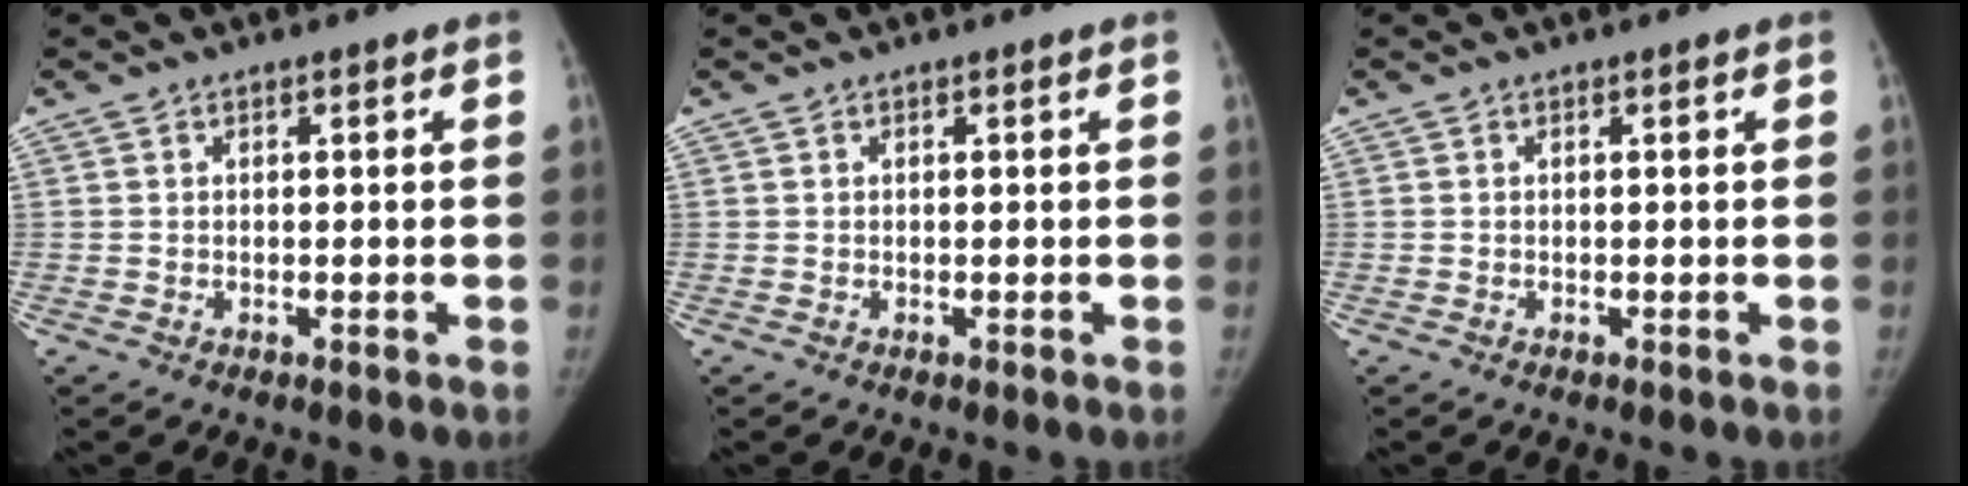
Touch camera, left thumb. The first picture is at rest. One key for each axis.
{"total": 0.0}
{"total": 0.0}